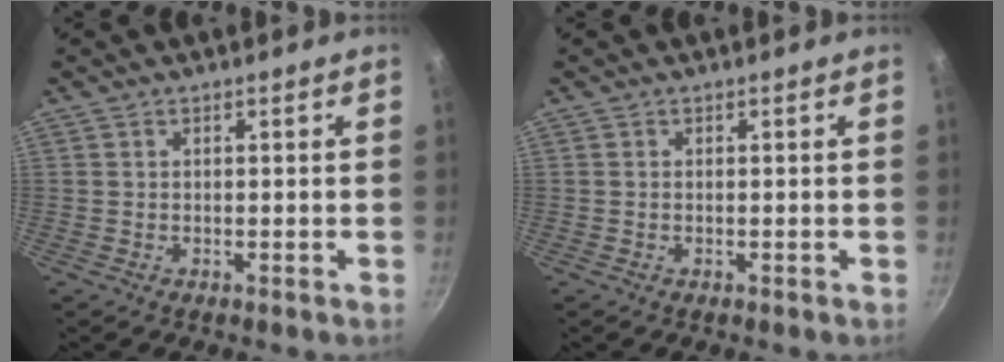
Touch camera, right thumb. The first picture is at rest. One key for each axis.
{"total": 0.0}